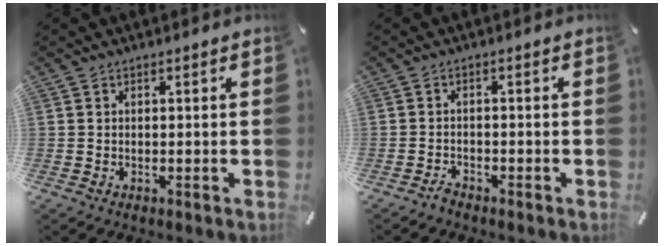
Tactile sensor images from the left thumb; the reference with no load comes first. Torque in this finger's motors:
{"motor_torque": [-0.03, -0.26, -0.05, -0.10, 0.00]}